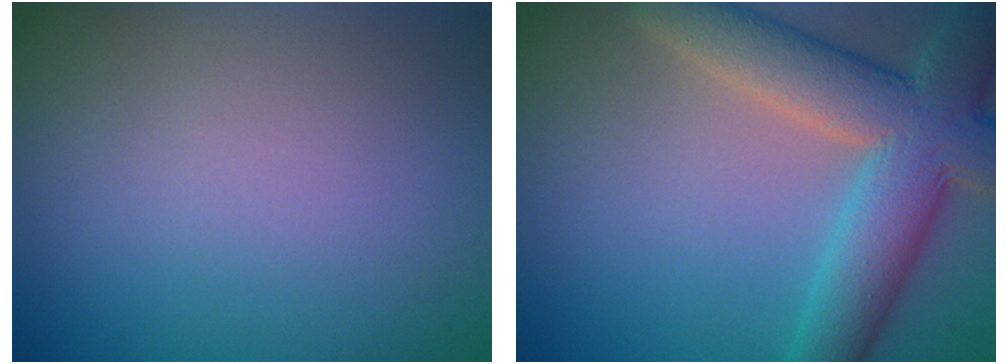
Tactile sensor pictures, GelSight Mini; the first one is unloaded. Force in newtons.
{"total": 9.0, "press": 9.0, "slide": 0.3}